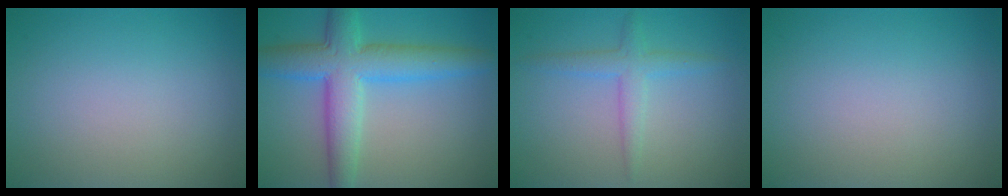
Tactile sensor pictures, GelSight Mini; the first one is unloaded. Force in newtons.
{"total": 7.2, "press": 7.2, "slide": 0.3}
{"total": 2.5, "press": 2.5, "slide": 0.1}
{"total": 0.0}